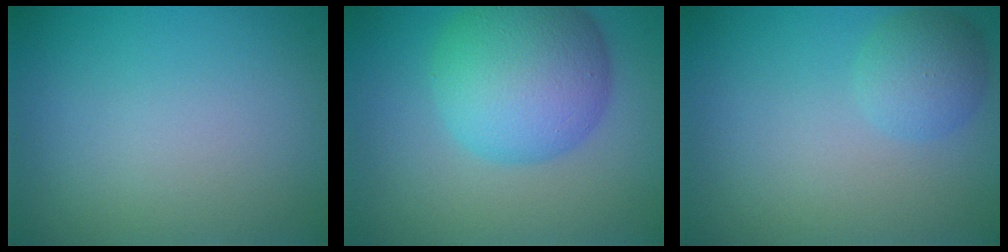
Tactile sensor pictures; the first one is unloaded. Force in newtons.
{"total": 8.6, "press": 8.6, "slide": 0.1}
{"total": 2.5, "press": 2.5, "slide": 0.1}